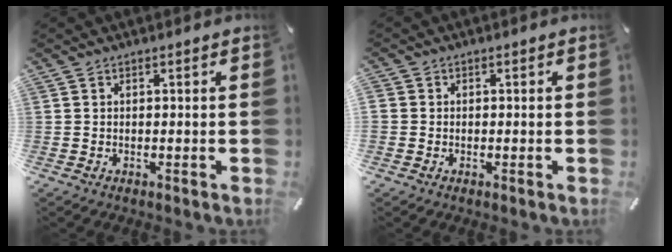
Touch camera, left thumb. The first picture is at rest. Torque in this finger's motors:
{"motor_torque": [-0.09, 0.13, -0.42, 0.64, 0.00]}